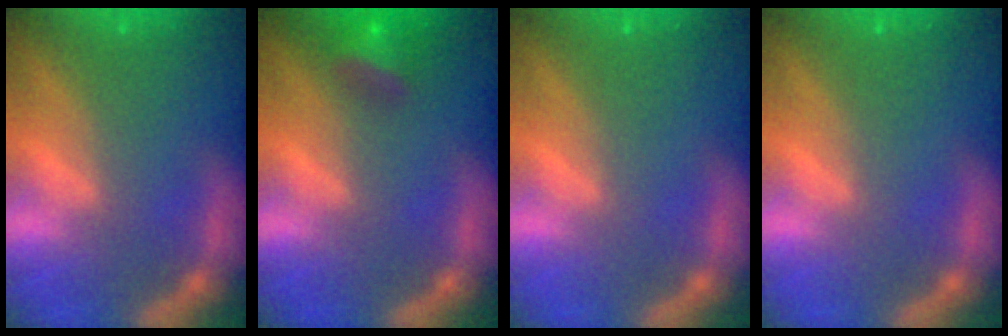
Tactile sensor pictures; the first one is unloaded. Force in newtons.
{"total": 3.4}
{"total": 0.0}
{"total": 0.0}